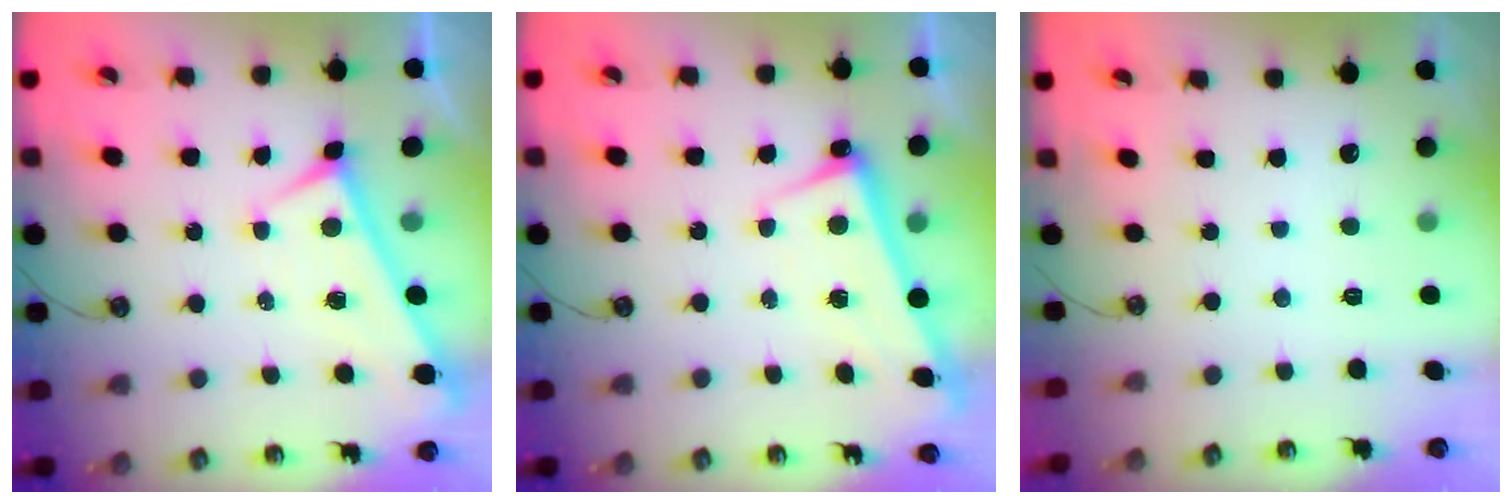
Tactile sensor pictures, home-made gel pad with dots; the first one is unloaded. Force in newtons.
{"total": 2.5, "press": 2.4, "slide": 0.5}
{"total": 0.0}